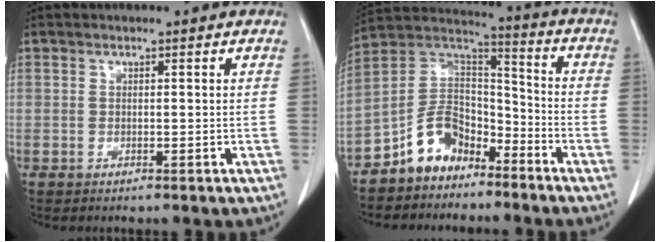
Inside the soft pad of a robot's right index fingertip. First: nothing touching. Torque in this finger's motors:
{"motor_torque": [-0.02, 0.13, -0.02, -0.07]}